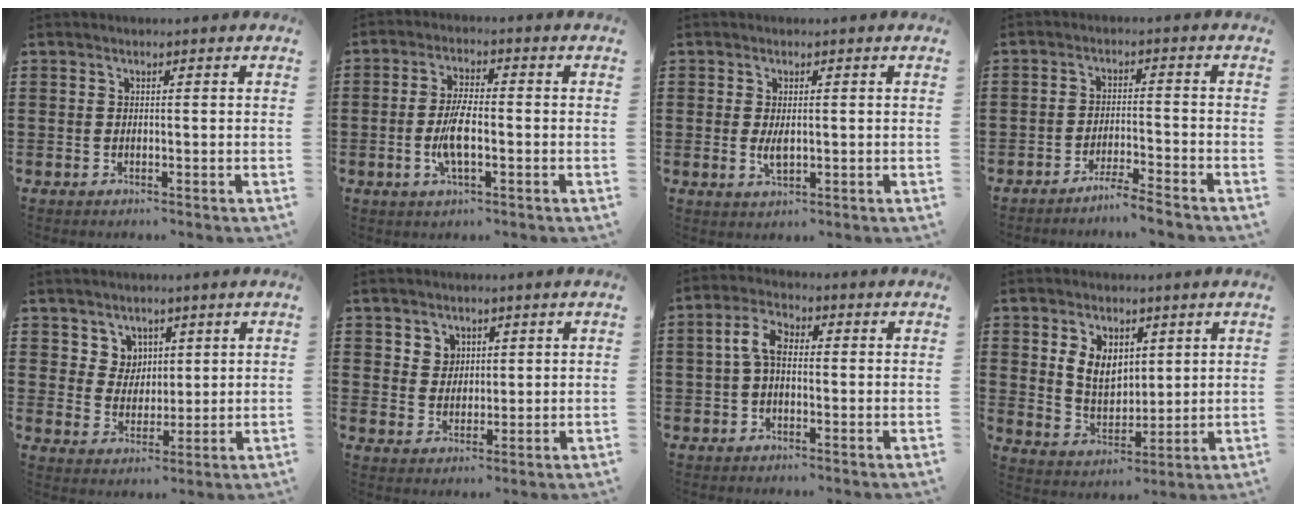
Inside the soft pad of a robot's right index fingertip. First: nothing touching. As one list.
[{"total": 5.9, "force": [-1.3, 1.8, 5.5], "torque": [-0.121, -0.006, -0.030]}, {"total": 2.6, "force": [0.2, 1.2, 2.3], "torque": [-0.045, 0.001, 0.004]}, {"total": 3.9, "force": [-3.6, -0.5, 1.1], "torque": [-0.021, -0.002, -0.072]}, {"total": 5.0, "force": [2.9, 4.1, 0.2], "torque": [-0.021, 0.003, 0.052]}, {"total": 3.7, "force": [2.0, 3.1, 0.4], "torque": [-0.014, 0.008, 0.035]}, {"total": 4.9, "force": [0.0, 2.6, 4.1], "torque": [-0.094, 0.006, -0.006]}, {"total": 6.4, "force": [2.3, 4.7, 3.7], "torque": [-0.082, 0.012, 0.042]}]